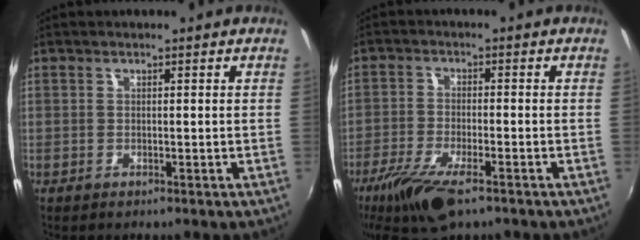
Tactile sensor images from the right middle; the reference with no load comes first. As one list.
[{"total": 10.6, "force": [-6.9, 3.3, 7.4], "torque": [-0.169, -0.035, -0.131]}]